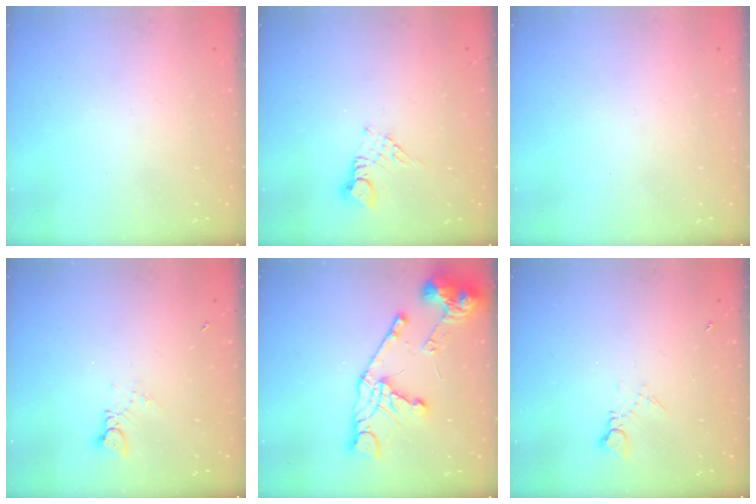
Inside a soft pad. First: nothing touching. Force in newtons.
{"total": 3.0, "press": 3.0, "slide": 0.3}
{"total": 0.0}
{"total": 2.0, "press": 2.0, "slide": 0.1}
{"total": 17.9, "press": 17.8, "slide": 2.1}
{"total": 5.6, "press": 5.6, "slide": 0.8}